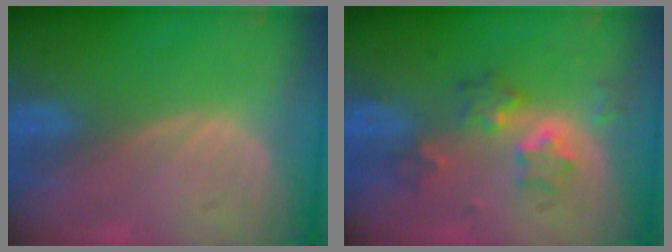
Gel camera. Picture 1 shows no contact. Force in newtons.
{"total": 6.5, "press": 5.6, "slide": 3.1}